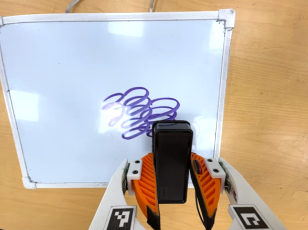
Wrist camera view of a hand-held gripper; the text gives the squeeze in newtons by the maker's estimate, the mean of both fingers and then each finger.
{"total": 4.1, "left": 2.6, "right": 5.5}